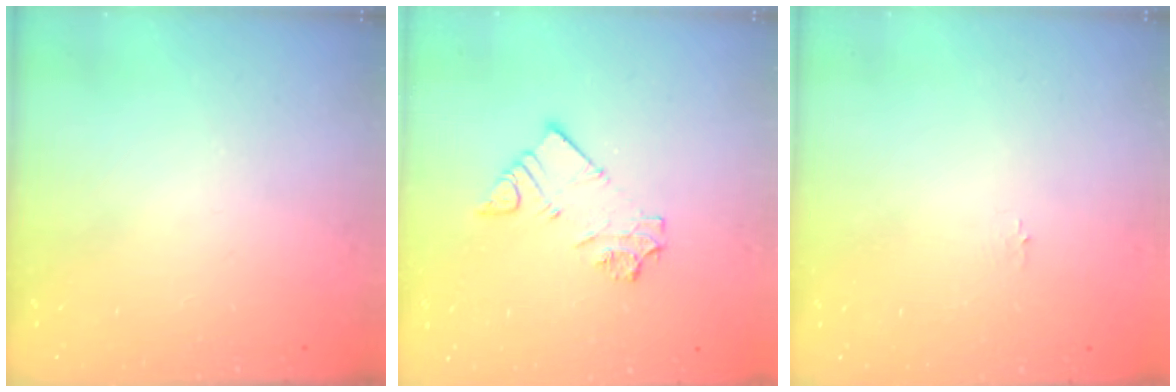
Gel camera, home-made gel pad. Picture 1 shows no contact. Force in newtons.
{"total": 6.3, "press": 6.3, "slide": 0.2}
{"total": 0.8, "press": 0.8, "slide": 0.2}